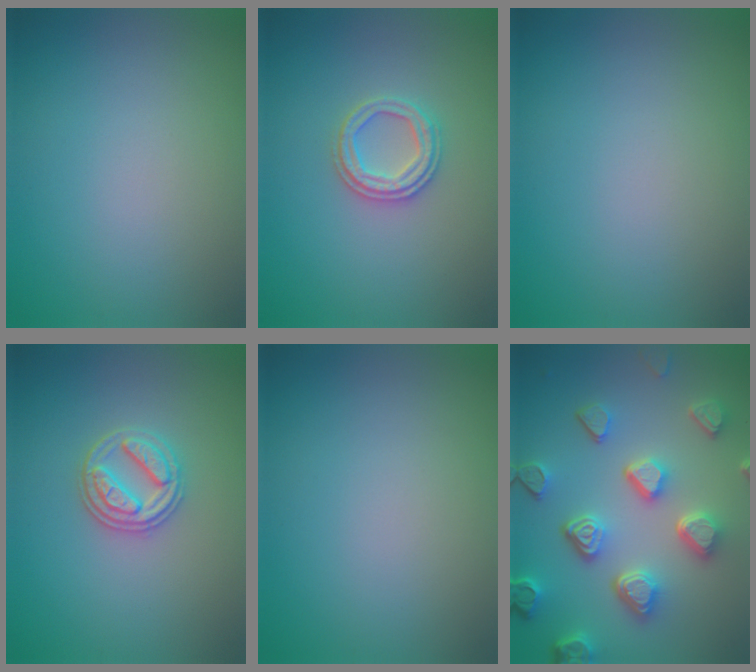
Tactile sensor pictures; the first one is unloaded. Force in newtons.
{"total": 2.6, "press": 2.5, "slide": 0.7}
{"total": 0.0}
{"total": 3.3, "press": 3.0, "slide": 1.3}
{"total": 0.0}
{"total": 6.7, "press": 5.4, "slide": 4.1}